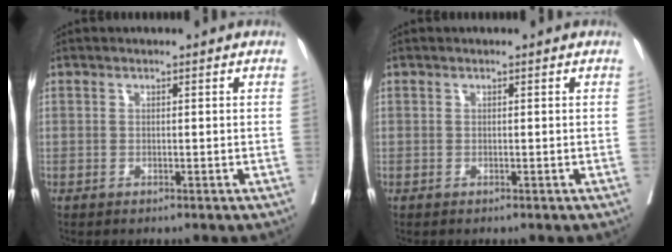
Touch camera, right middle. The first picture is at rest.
{"total": 0.0}